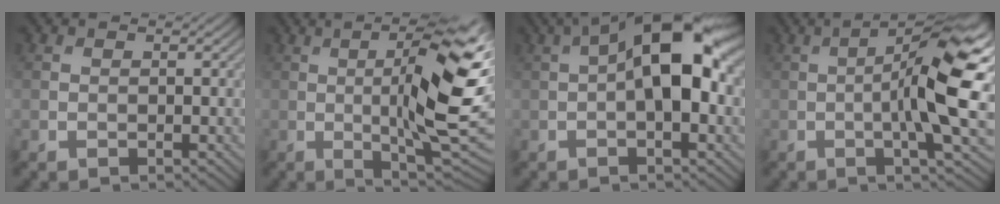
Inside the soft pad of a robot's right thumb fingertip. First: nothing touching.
{"total": 15.4, "force": [1.2, 3.6, 14.9], "torque": [-0.223, 0.009, 0.028]}
{"total": 12.7, "force": [1.8, 5.4, 11.4], "torque": [-0.188, 0.016, 0.024]}
{"total": 13.8, "force": [-0.4, 3.4, 13.4], "torque": [-0.203, 0.007, -0.002]}